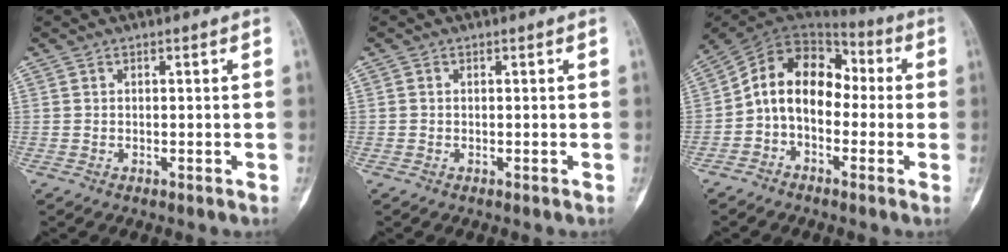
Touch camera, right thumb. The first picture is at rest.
{"total": 0.0}
{"total": 12.9, "force": [-1.1, 9.3, 8.9], "torque": [-0.117, 0.055, -0.035]}